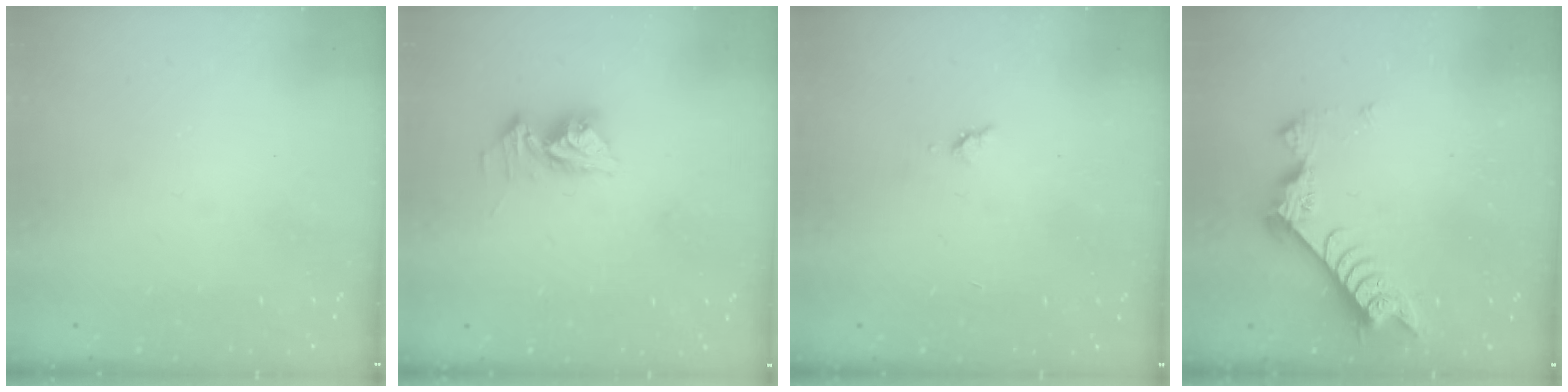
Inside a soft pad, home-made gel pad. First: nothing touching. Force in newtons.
{"total": 10.4, "press": 10.4, "slide": 0.9}
{"total": 3.0, "press": 2.9, "slide": 0.5}
{"total": 7.9, "press": 7.9, "slide": 0.7}